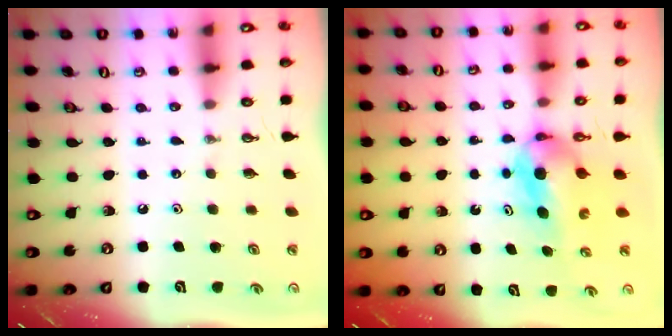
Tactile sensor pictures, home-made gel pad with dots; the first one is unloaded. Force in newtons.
{"total": 6.0, "press": 4.6, "slide": 3.8}